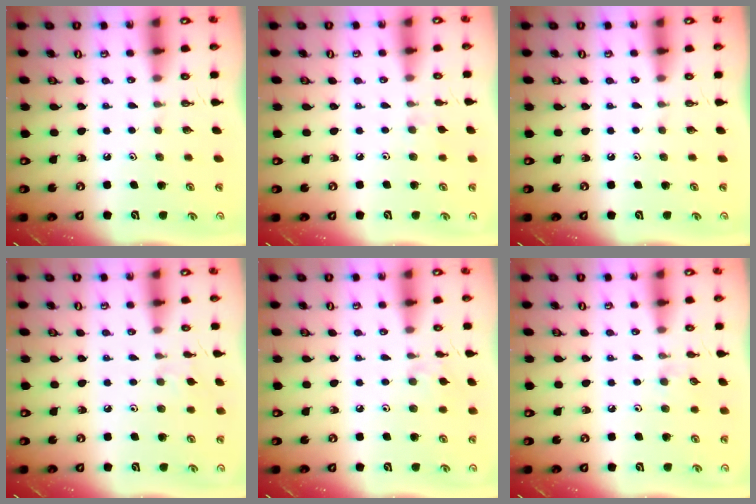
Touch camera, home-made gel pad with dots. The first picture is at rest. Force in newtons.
{"total": 4.2, "press": 4.2, "slide": 0.6}
{"total": 0.0}
{"total": 2.9, "press": 2.9, "slide": 0.6}
{"total": 2.1, "press": 2.1, "slide": 0.4}
{"total": 2.6, "press": 2.6, "slide": 0.4}